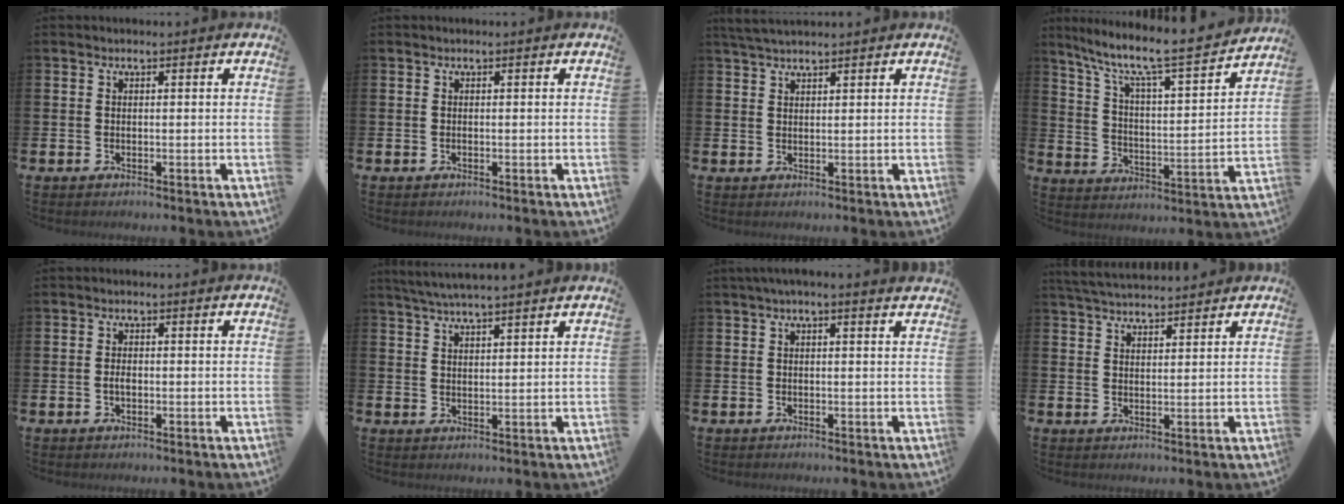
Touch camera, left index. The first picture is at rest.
{"total": 0.0}
{"total": 2.7, "force": [2.5, 0.5, 1.0], "torque": [-0.021, -0.003, 0.045]}
{"total": 8.0, "force": [7.1, 0.4, 3.7], "torque": [-0.104, -0.058, 0.114]}
{"total": 1.3, "force": [-0.2, 0.7, 1.0], "torque": [-0.015, 0.002, -0.006]}
{"total": 4.1, "force": [3.9, -0.4, 1.1], "torque": [-0.036, -0.009, 0.072]}
{"total": 1.1, "force": [0.8, -0.2, 0.8], "torque": [-0.010, -0.001, 0.013]}
{"total": 4.2, "force": [4.1, 0.6, 0.7], "torque": [-0.020, -0.019, 0.076]}